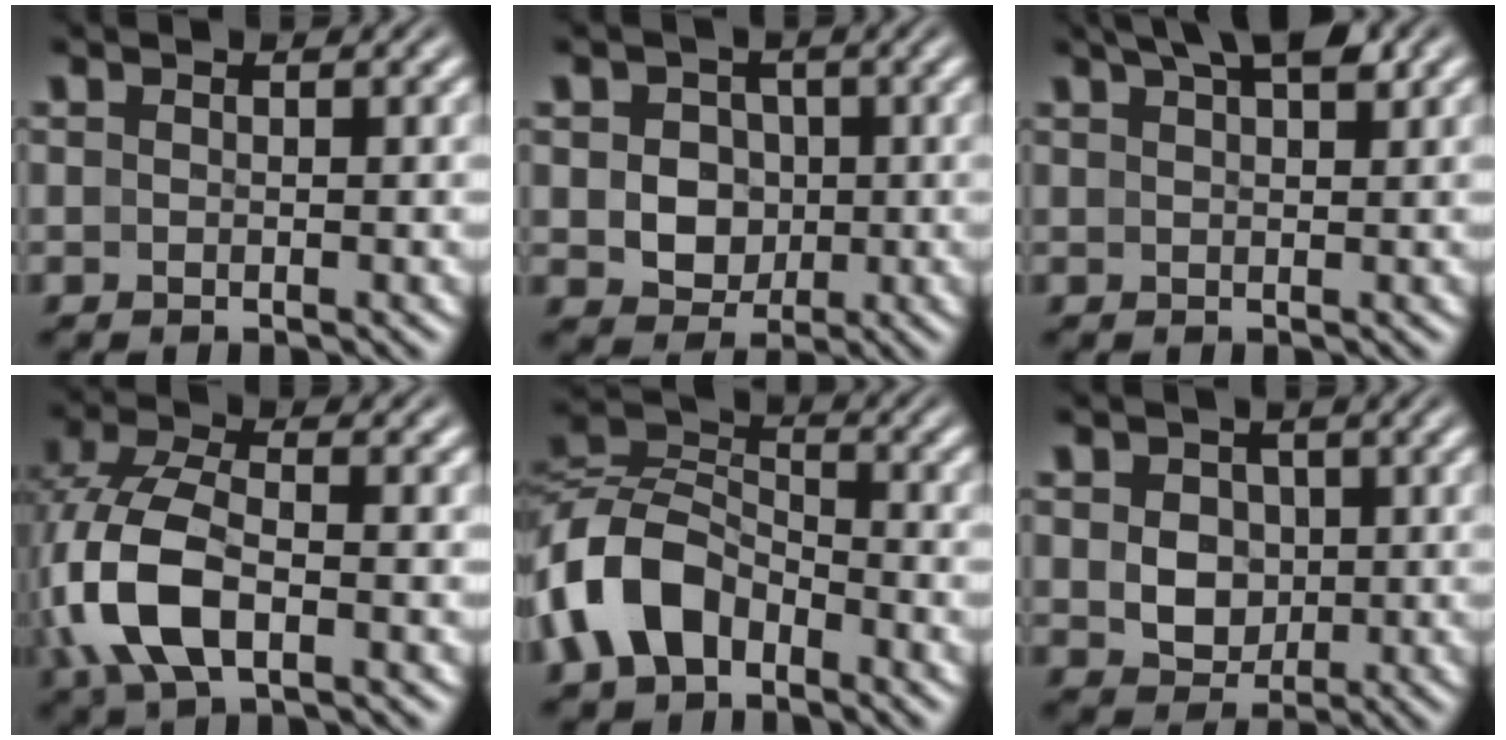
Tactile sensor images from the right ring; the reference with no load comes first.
{"total": 5.9, "force": [0.3, 5.3, 2.6], "torque": [-0.046, -0.015, 0.010]}
{"total": 4.6, "force": [3.2, 1.1, 3.2], "torque": [-0.043, 0.008, 0.054]}
{"total": 6.9, "force": [-1.1, 4.0, 5.5], "torque": [-0.157, -0.027, -0.001]}
{"total": 6.7, "force": [-2.0, 5.0, 3.9], "torque": [-0.099, -0.017, -0.032]}
{"total": 4.6, "force": [0.3, 4.0, 2.3], "torque": [-0.040, -0.017, 0.016]}